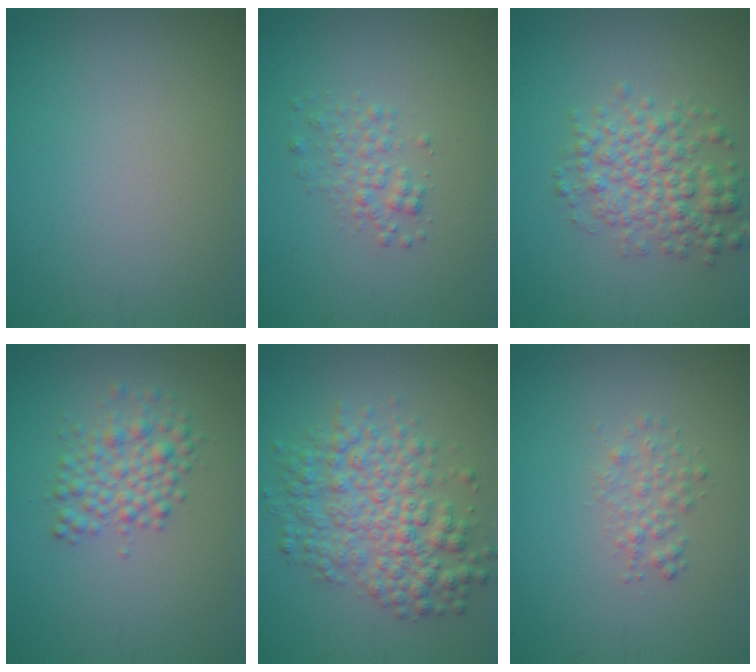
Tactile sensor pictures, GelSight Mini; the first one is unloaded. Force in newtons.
{"total": 1.8, "press": 1.8, "slide": 0.1}
{"total": 4.4, "press": 4.4, "slide": 0.1}
{"total": 3.3, "press": 3.3, "slide": 0.0}
{"total": 6.1, "press": 6.1, "slide": 0.1}
{"total": 1.6, "press": 1.6, "slide": 0.1}